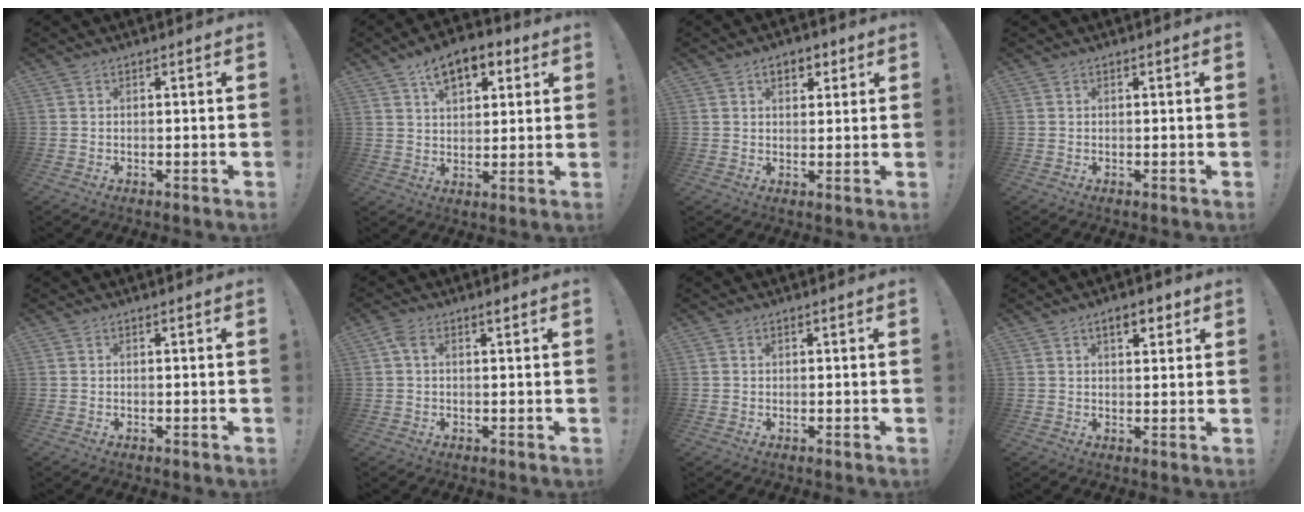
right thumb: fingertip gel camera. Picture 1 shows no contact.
{"total": 10.5, "force": [5.6, 6.2, 6.4], "torque": [-0.094, -0.012, 0.104]}
{"total": 4.6, "force": [2.2, 3.0, 2.6], "torque": [-0.035, 0.002, 0.036]}
{"total": 0.0}
{"total": 0.0}
{"total": 2.0, "force": [0.9, 0.8, 1.6], "torque": [-0.028, 0.001, 0.014]}
{"total": 0.5, "force": [0.2, 0.4, -0.2], "torque": [0.010, -0.001, 0.004]}
{"total": 5.2, "force": [2.9, 2.3, 3.7], "torque": [-0.045, -0.008, 0.045]}